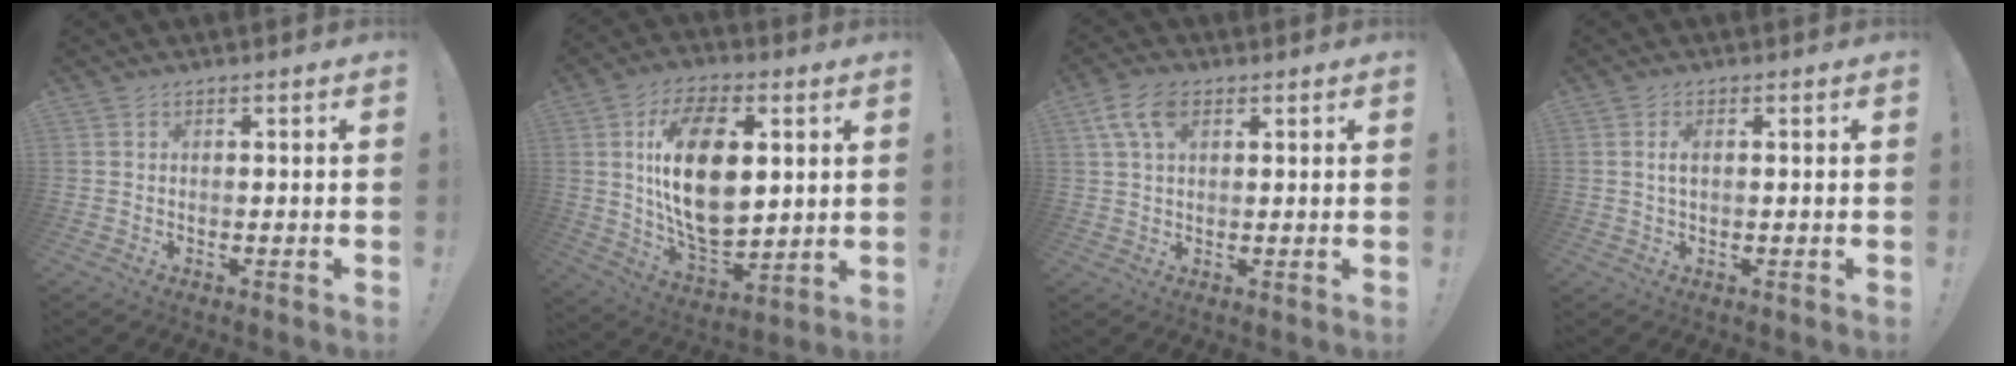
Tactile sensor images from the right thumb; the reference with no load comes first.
{"total": 21.0, "force": [4.8, 11.9, 16.6], "torque": [-0.308, -0.016, 0.081]}
{"total": 7.8, "force": [3.2, 4.6, 5.5], "torque": [-0.106, 0.003, 0.061]}
{"total": 2.1, "force": [0.2, 0.8, 1.9], "torque": [-0.037, 0.003, 0.001]}